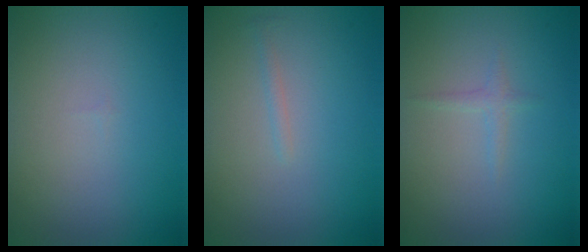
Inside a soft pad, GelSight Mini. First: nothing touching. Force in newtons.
{"total": 0.6, "press": 0.6, "slide": 0.0}
{"total": 0.8, "press": 0.8, "slide": 0.1}